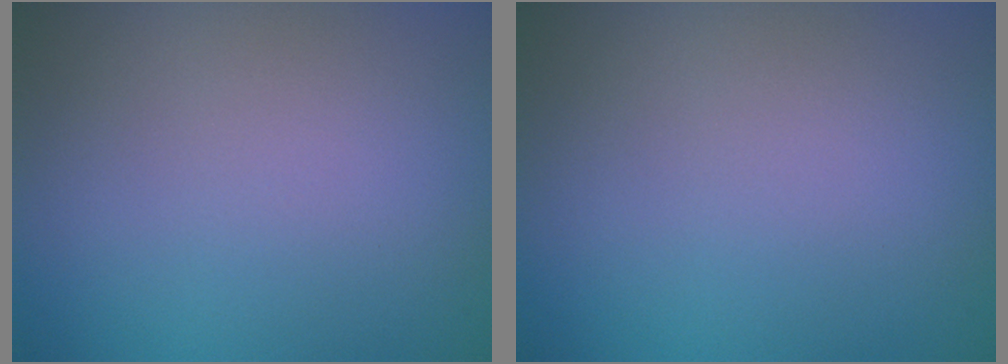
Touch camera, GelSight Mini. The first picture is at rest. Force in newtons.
{"total": 0.0}